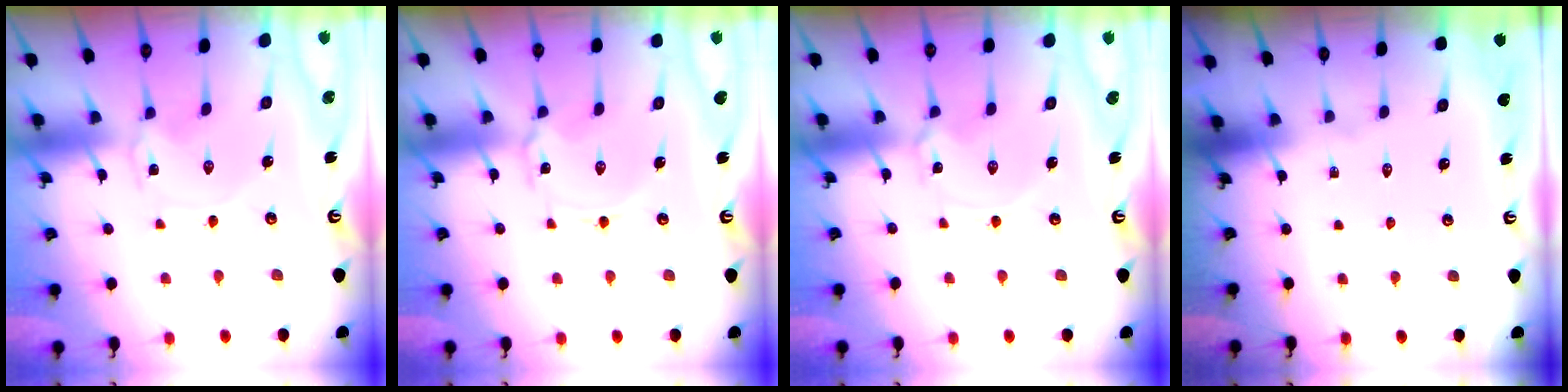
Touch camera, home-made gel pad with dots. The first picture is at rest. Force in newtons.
{"total": 2.6, "press": 2.6, "slide": 0.3}
{"total": 1.5, "press": 1.5, "slide": 0.1}
{"total": 0.0}